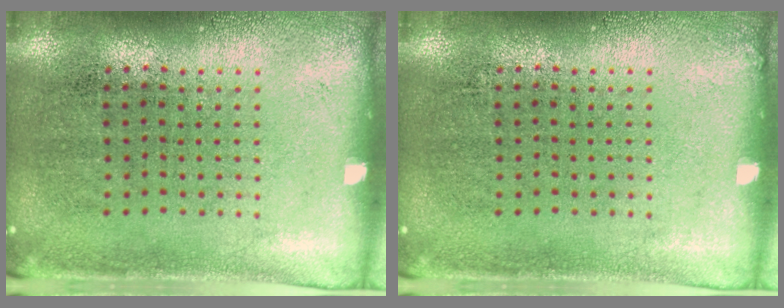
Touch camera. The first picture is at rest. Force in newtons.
{"total": 0.0}